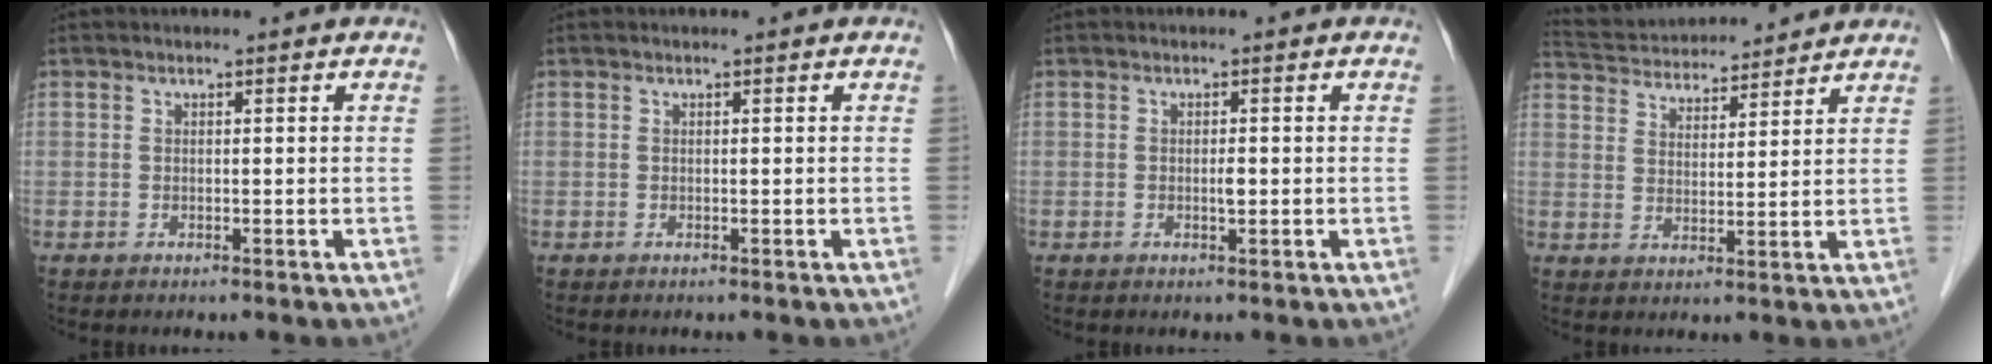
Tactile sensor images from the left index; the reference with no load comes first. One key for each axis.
{"total": 0.0}
{"total": 0.9, "fx": -0.2, "fy": 0.2, "fz": 0.9, "tx": -0.018, "ty": -0.001, "tz": -0.002}
{"total": 13.9, "fx": 13.1, "fy": 2.7, "fz": 3.8, "tx": -0.072, "ty": 0.037, "tz": 0.212}